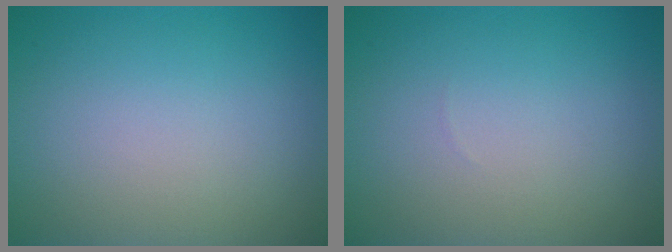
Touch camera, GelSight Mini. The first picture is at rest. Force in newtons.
{"total": 0.0}